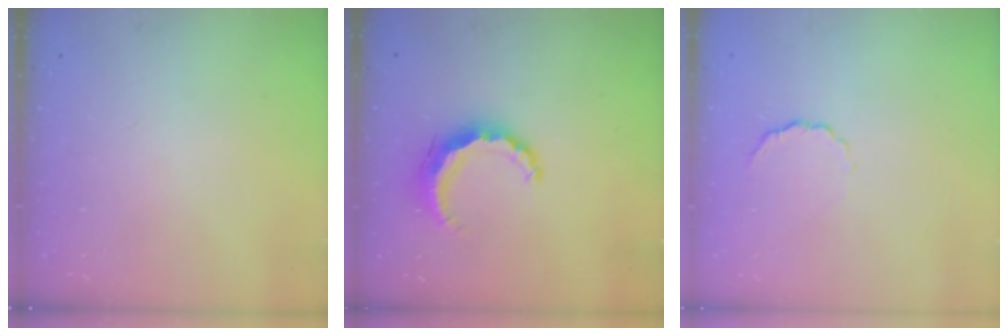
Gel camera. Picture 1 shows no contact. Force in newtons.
{"total": 7.9, "press": 7.9, "slide": 0.5}
{"total": 3.9, "press": 3.8, "slide": 0.7}